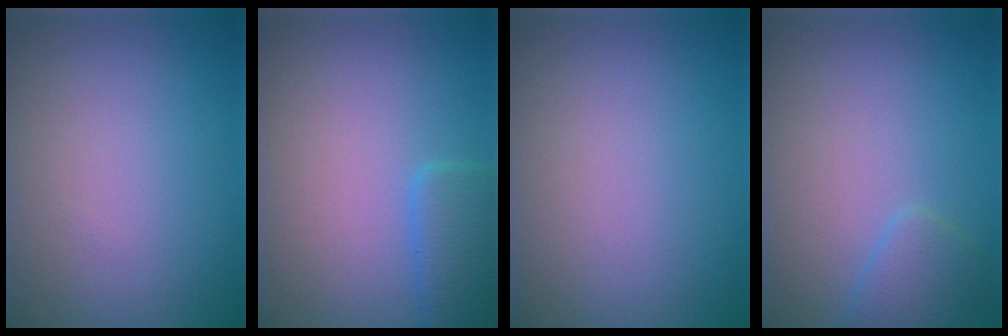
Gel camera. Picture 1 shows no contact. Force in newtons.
{"total": 2.7, "press": 2.7, "slide": 0.1}
{"total": 0.0}
{"total": 1.7, "press": 1.7, "slide": 0.1}